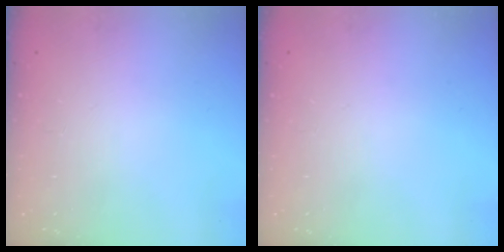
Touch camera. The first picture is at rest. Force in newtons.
{"total": 0.0}